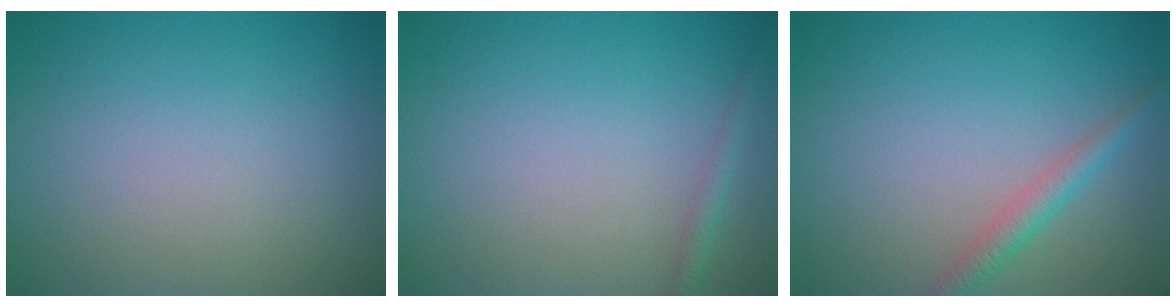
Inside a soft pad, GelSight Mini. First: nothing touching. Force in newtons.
{"total": 1.1, "press": 1.1, "slide": 0.1}
{"total": 2.1, "press": 2.1, "slide": 0.0}